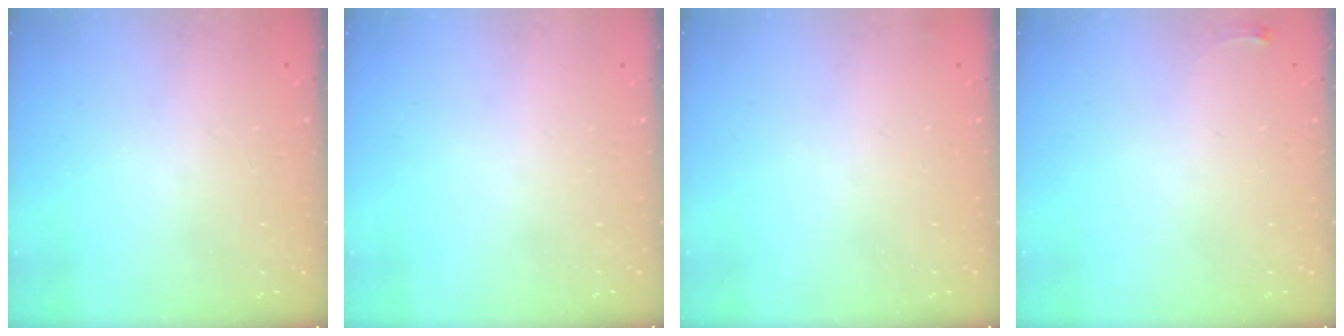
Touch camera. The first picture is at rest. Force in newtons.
{"total": 0.0}
{"total": 8.9, "press": 3.1, "slide": 8.3}
{"total": 2.6, "press": 2.6, "slide": 0.6}